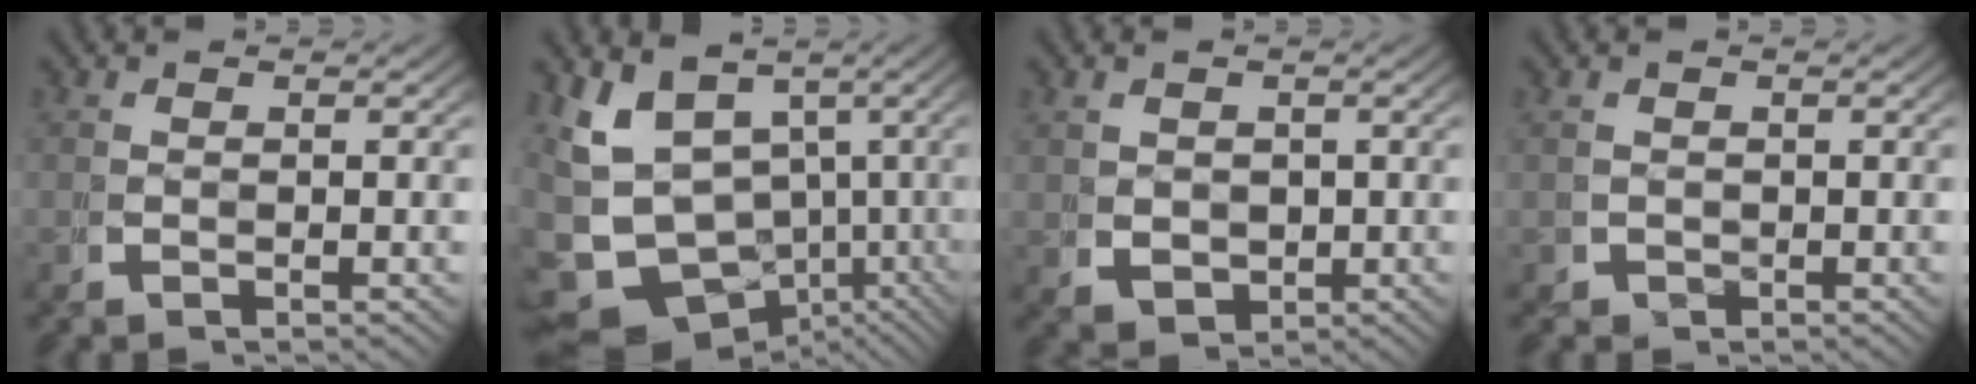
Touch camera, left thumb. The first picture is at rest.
{"total": 14.4, "force": [-2.7, 10.8, 9.2], "torque": [-0.200, -0.077, -0.014]}
{"total": 3.6, "force": [-0.2, 3.0, 2.1], "torque": [-0.046, -0.025, 0.016]}
{"total": 1.2, "force": [-0.4, 1.2, 0.1], "torque": [0.001, -0.008, -0.004]}